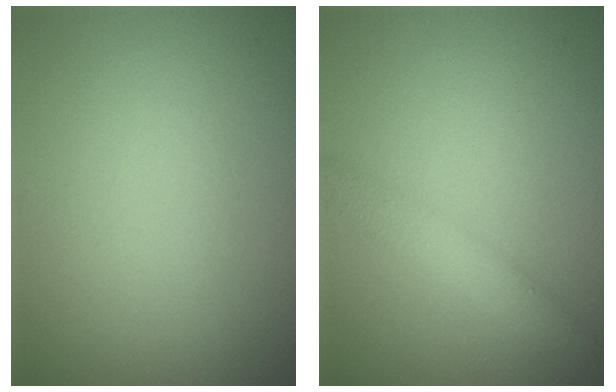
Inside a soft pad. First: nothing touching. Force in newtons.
{"total": 2.3, "press": 2.3, "slide": 0.1}